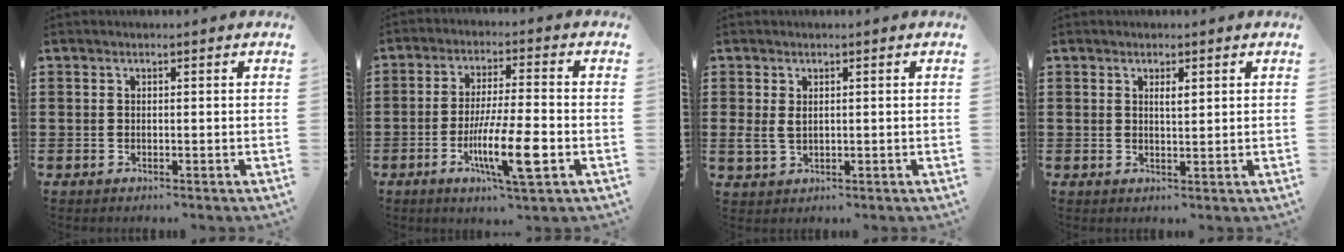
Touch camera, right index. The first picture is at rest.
{"total": 10.9, "force": [-3.7, 2.0, 10.1], "torque": [-0.193, -0.014, -0.067]}
{"total": 2.2, "force": [0.6, 1.5, 1.5], "torque": [-0.042, 0.004, 0.007]}
{"total": 1.4, "force": [0.7, 0.4, 1.2], "torque": [-0.024, 0.004, 0.010]}